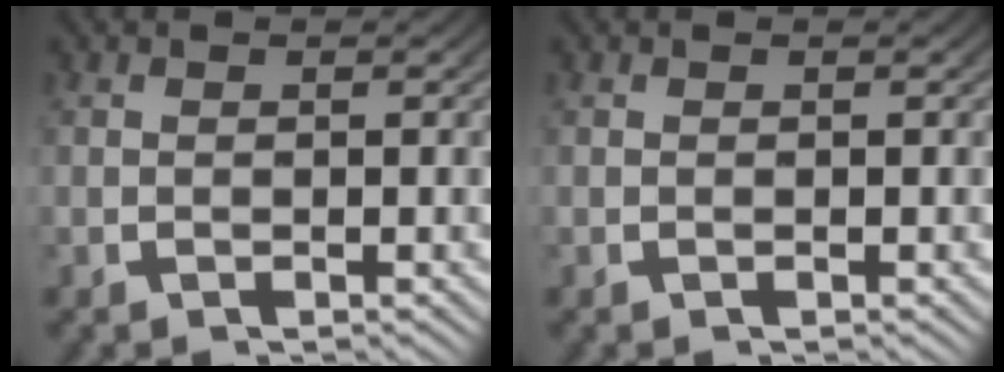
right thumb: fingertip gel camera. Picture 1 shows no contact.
{"total": 0.0}